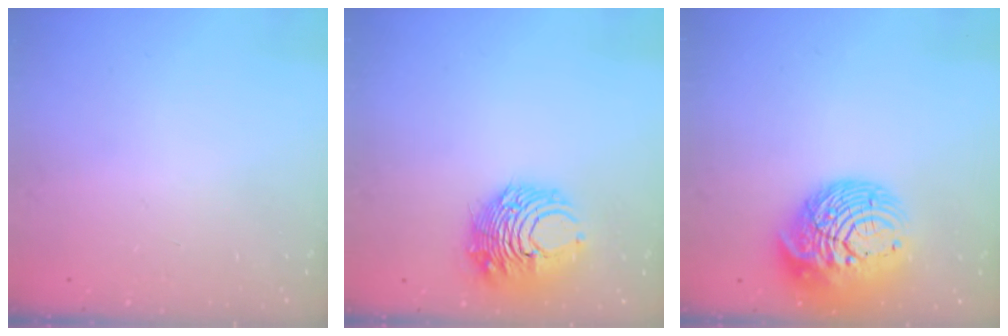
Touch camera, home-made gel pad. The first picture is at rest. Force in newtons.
{"total": 11.2, "press": 11.2, "slide": 0.7}
{"total": 16.8, "press": 16.7, "slide": 1.8}